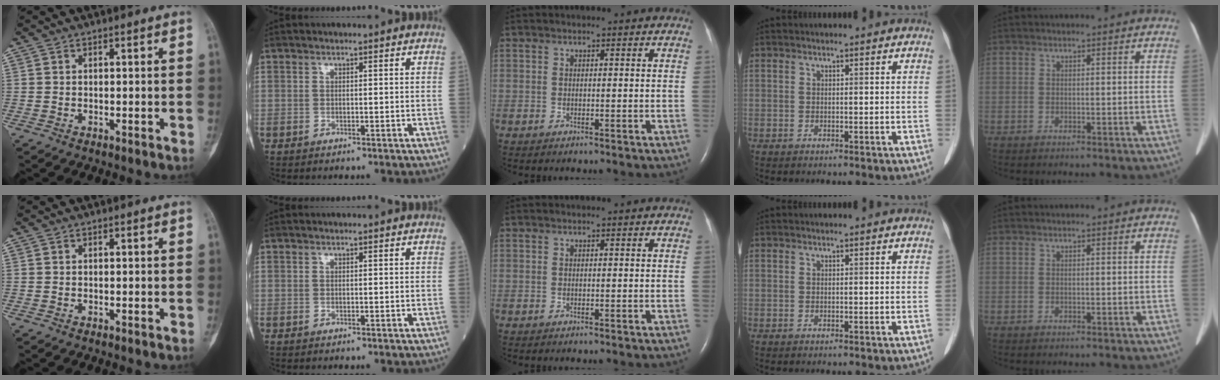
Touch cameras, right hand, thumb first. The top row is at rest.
{}